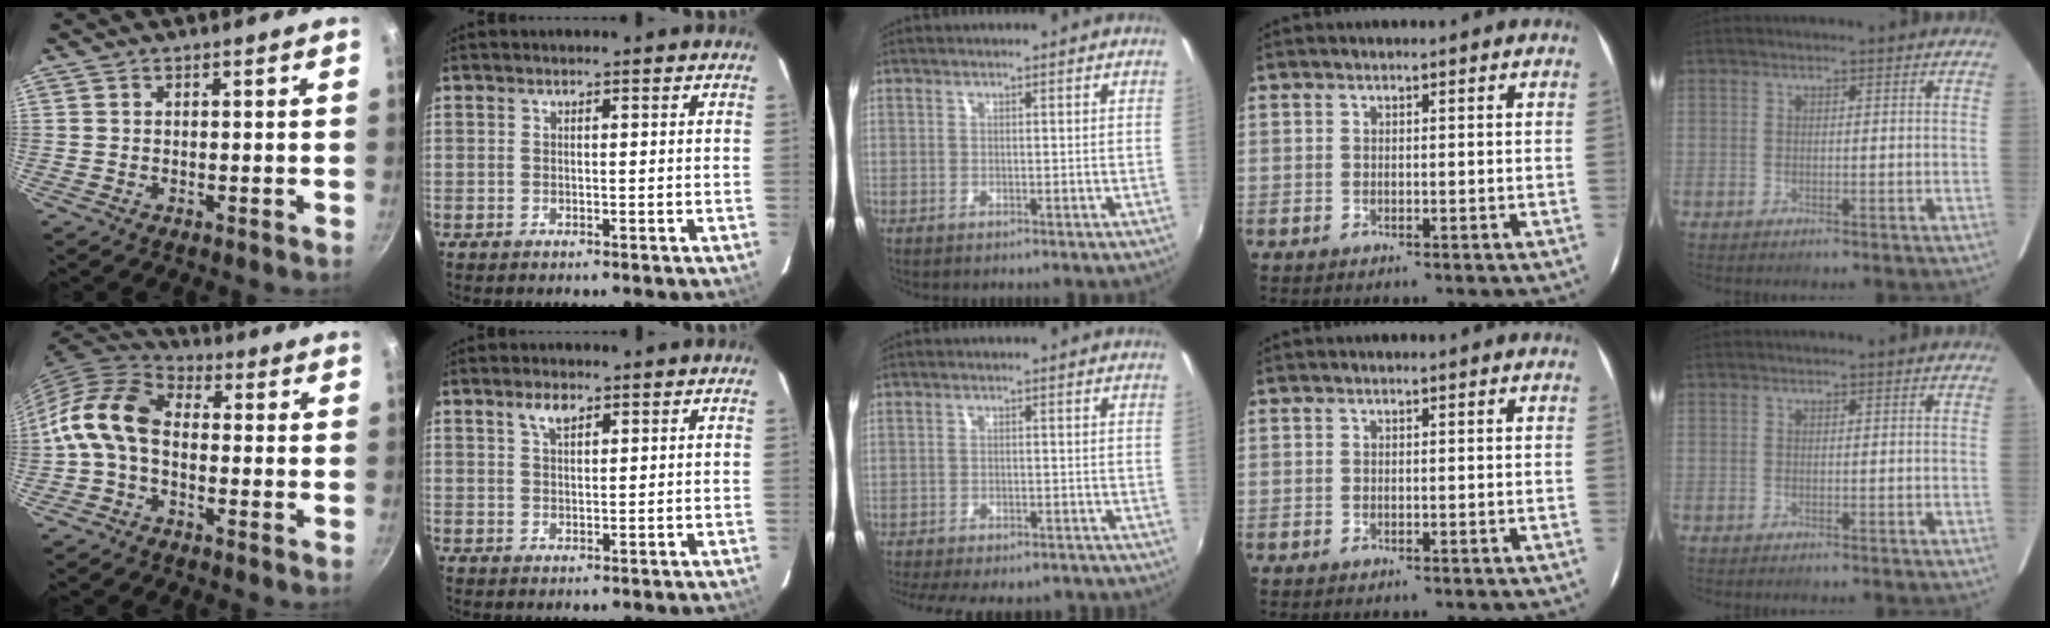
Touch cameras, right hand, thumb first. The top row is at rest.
{"thumb": {"total": 11.3, "force": [-1.6, 7.3, 8.4], "torque": [-0.157, 0.039, -0.054]}, "index": {"total": 2.8, "force": [1.7, 1.3, 1.8], "torque": [-0.033, 0.006, 0.032]}, "middle": {"total": 12.7, "force": [-10.8, 3.9, 5.5], "torque": [-0.122, -0.024, -0.145]}}